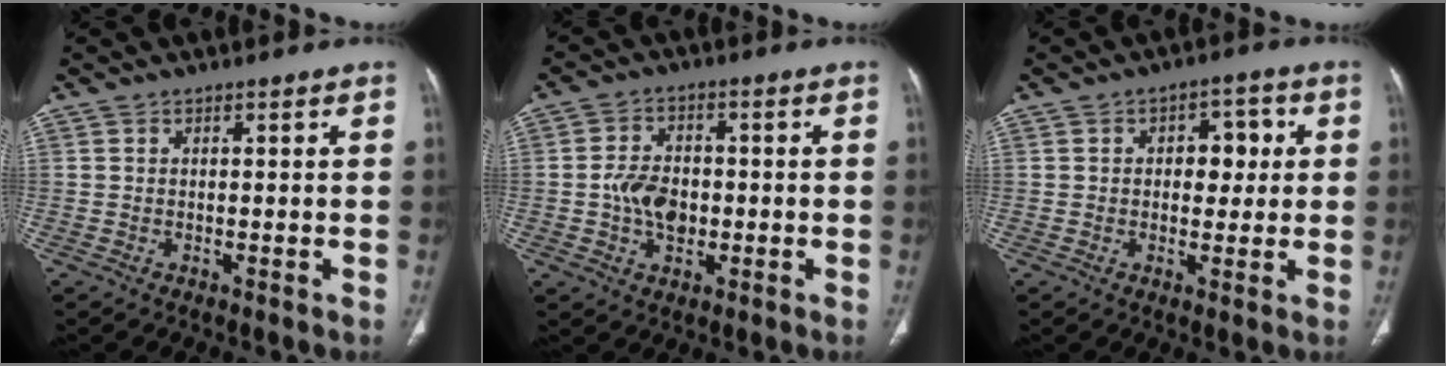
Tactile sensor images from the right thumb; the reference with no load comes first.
{"total": 7.3, "force": [-1.0, 5.0, 5.2], "torque": [-0.078, 0.010, -0.019]}
{"total": 6.6, "force": [1.1, 4.2, 4.9], "torque": [-0.032, 0.008, 0.012]}